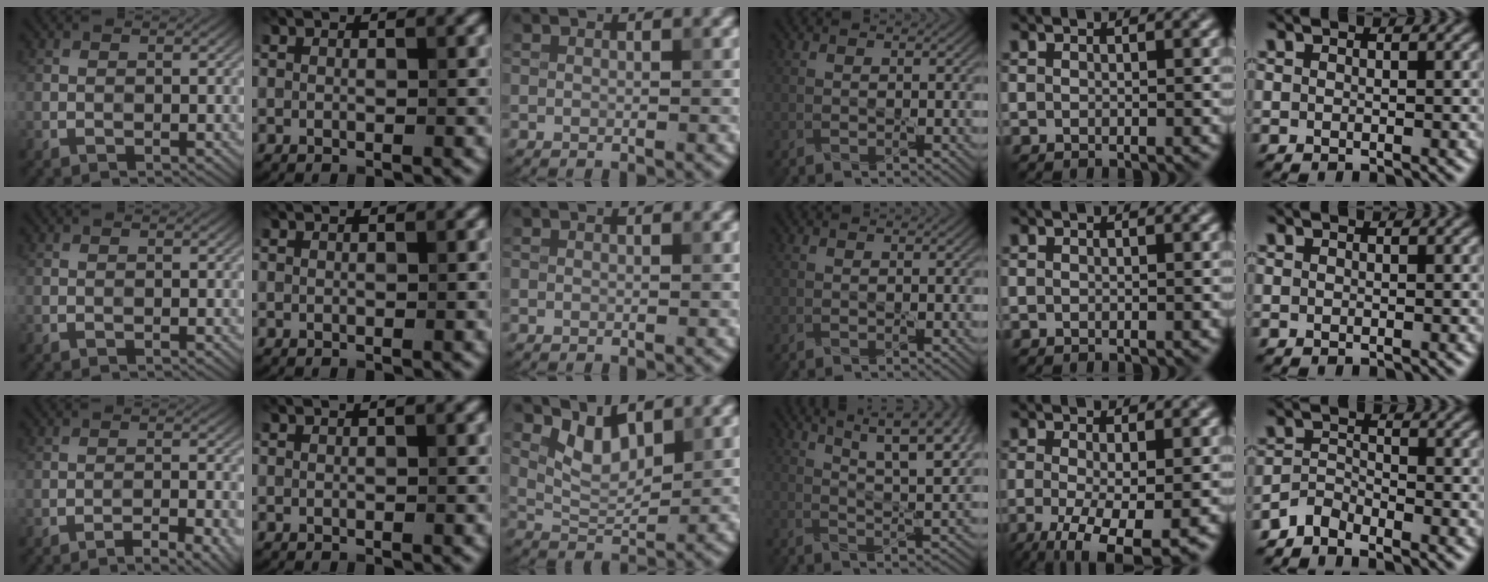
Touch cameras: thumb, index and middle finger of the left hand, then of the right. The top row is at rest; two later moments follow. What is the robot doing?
{"motion": "pour", "object": "sugar"}